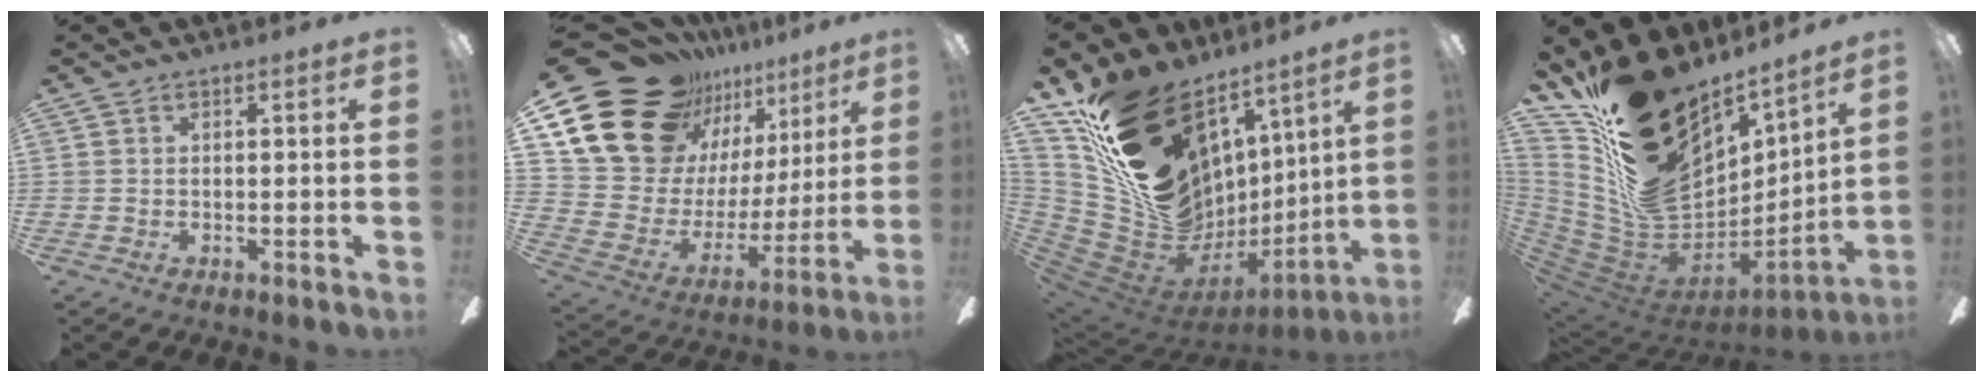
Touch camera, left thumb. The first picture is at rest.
{"total": 22.5, "force": [15.5, 13.6, 9.0], "torque": [-0.167, -0.108, 0.305]}
{"total": 25.2, "force": [12.5, 17.1, 13.6], "torque": [-0.207, -0.109, 0.277]}
{"total": 26.9, "force": [15.9, 15.0, 15.7], "torque": [-0.277, -0.125, 0.322]}